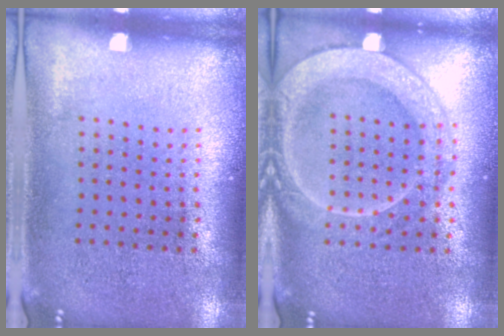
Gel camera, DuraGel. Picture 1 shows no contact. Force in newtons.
{"total": 2.0, "press": 2.0, "slide": 0.3}